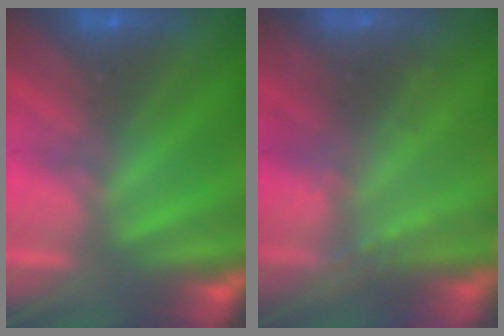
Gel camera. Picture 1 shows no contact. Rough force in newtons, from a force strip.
{"total": 2.2}